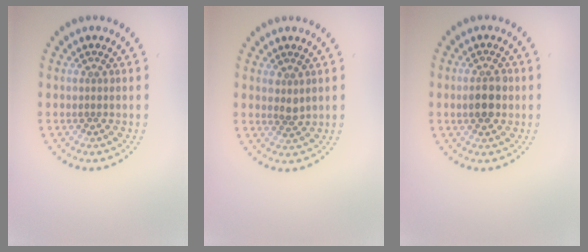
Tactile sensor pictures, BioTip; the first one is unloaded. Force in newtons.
{"total": 1.0, "press": 0.9, "slide": 0.4}
{"total": 2.8, "press": 2.8, "slide": 0.2}